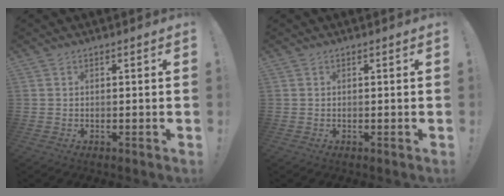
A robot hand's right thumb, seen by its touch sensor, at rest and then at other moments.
{"total": 0.0}